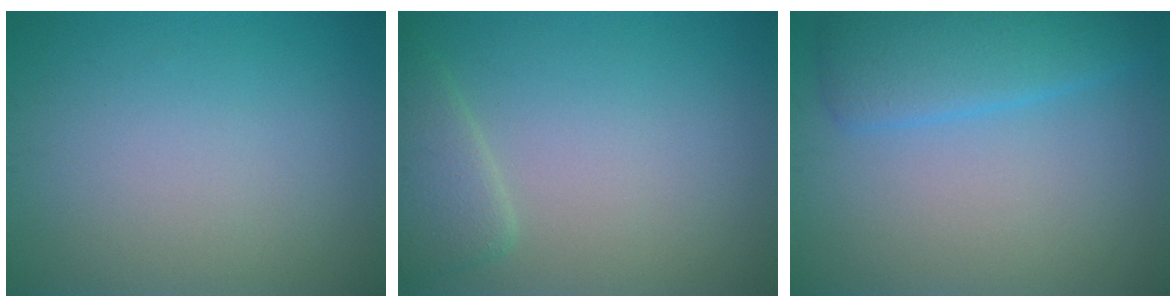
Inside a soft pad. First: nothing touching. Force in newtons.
{"total": 2.6, "press": 2.6, "slide": 0.3}
{"total": 4.2, "press": 4.2, "slide": 0.1}